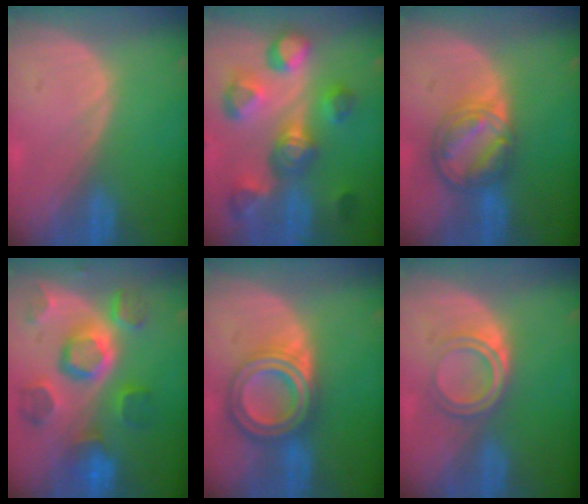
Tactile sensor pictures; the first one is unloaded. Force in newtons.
{"total": 10.9, "press": 10.0, "slide": 4.4}
{"total": 8.4, "press": 7.1, "slide": 4.5}
{"total": 11.1, "press": 9.9, "slide": 5.2}
{"total": 7.9, "press": 7.8, "slide": 0.4}
{"total": 4.2, "press": 4.0, "slide": 1.1}